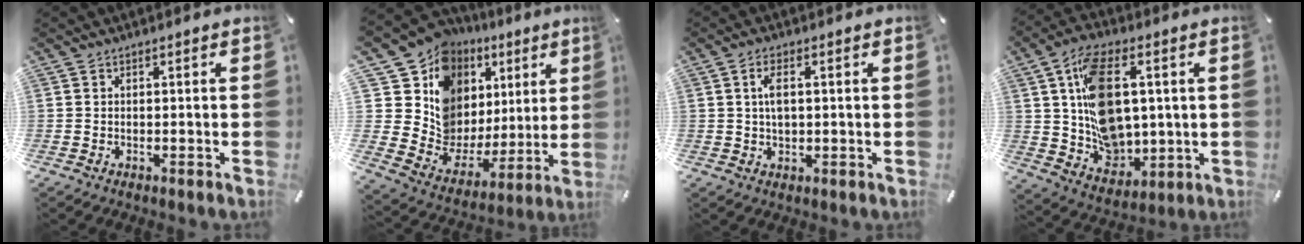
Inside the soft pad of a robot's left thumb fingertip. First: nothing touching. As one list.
[{"total": 13.4, "force": [6.8, 10.9, 3.8], "torque": [-0.075, -0.082, 0.144]}, {"total": 4.0, "force": [0.7, 2.0, 3.4], "torque": [-0.064, 0.005, 0.008]}, {"total": 16.0, "force": [3.5, 11.3, 10.7], "torque": [-0.182, -0.009, 0.069]}]